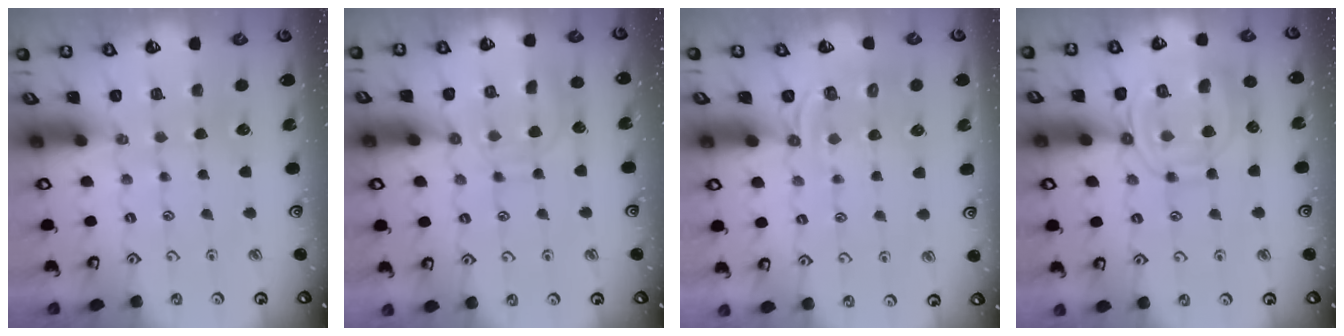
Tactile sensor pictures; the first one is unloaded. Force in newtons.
{"total": 11.7, "press": 11.7, "slide": 0.8}
{"total": 4.5, "press": 4.1, "slide": 1.8}
{"total": 12.7, "press": 12.6, "slide": 1.1}